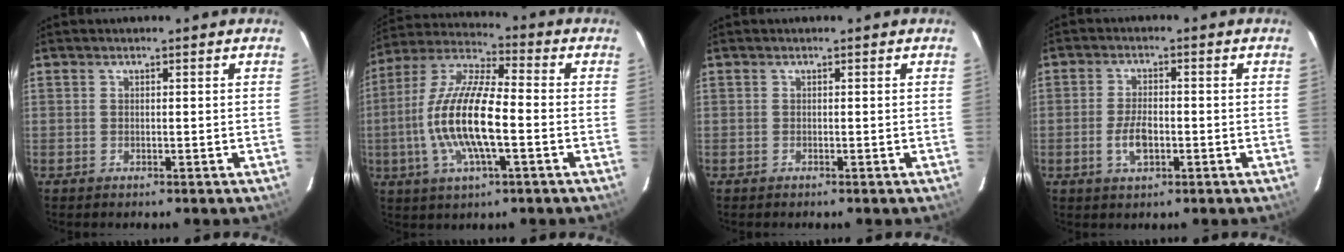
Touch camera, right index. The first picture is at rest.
{"total": 15.9, "force": [-3.1, 4.4, 15.0], "torque": [-0.299, 0.001, -0.067]}
{"total": 0.0}
{"total": 4.8, "force": [-1.4, 2.3, 4.0], "torque": [-0.081, -0.001, -0.024]}